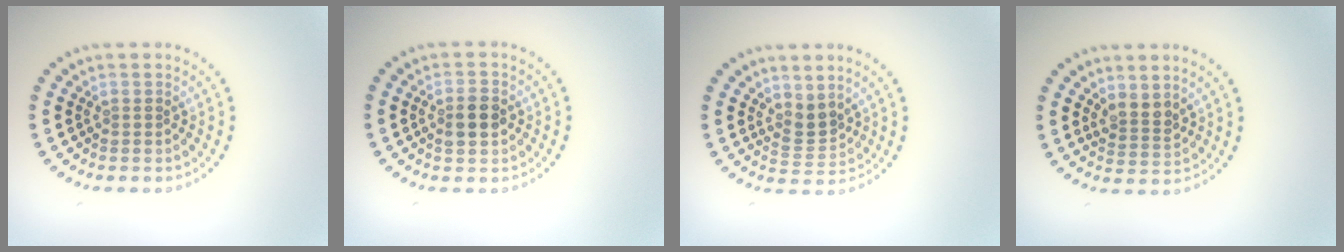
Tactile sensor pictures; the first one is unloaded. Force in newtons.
{"total": 2.5, "press": 2.4, "slide": 0.3}
{"total": 2.3, "press": 1.7, "slide": 1.5}
{"total": 2.1, "press": 1.7, "slide": 1.2}